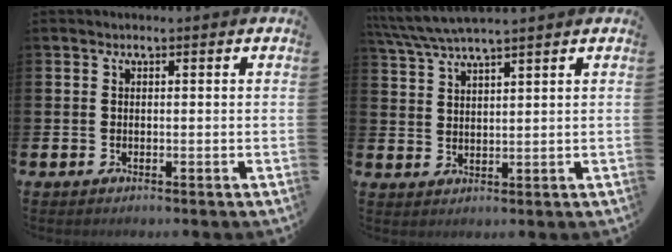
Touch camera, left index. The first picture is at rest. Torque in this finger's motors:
{"motor_torque": [0.08, -0.15, 0.80, 0.21]}